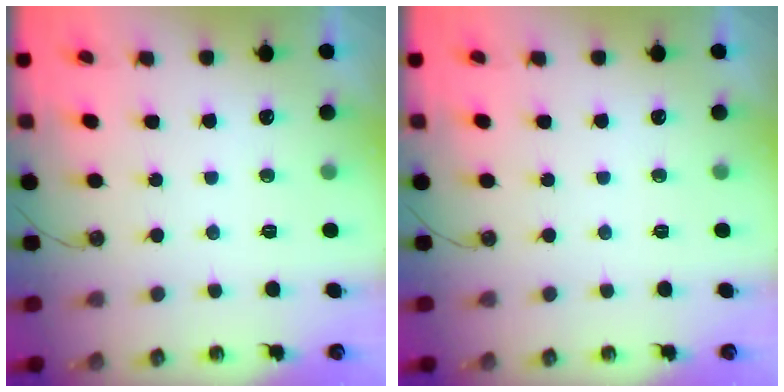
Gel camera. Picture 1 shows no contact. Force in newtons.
{"total": 0.0}